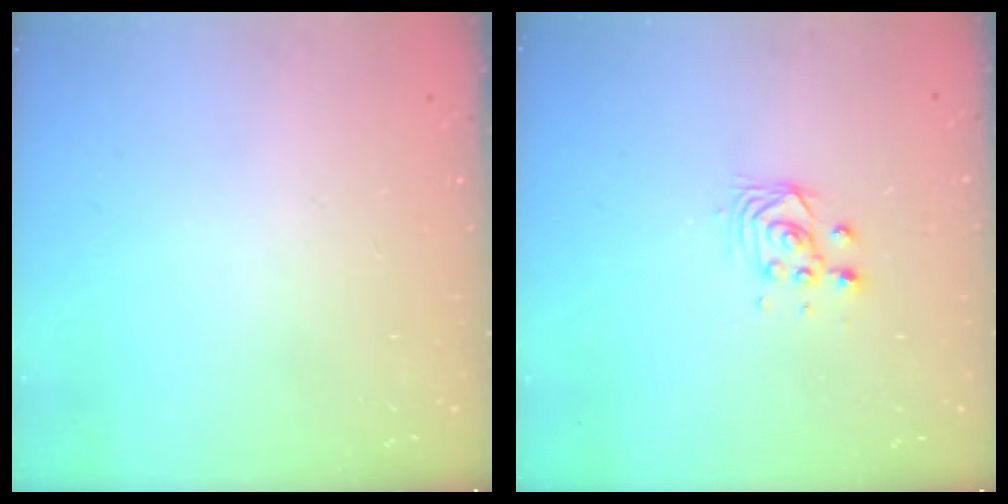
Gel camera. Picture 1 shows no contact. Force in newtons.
{"total": 2.8, "press": 2.8, "slide": 0.2}